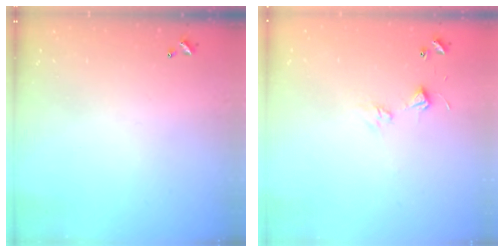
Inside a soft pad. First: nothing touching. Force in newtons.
{"total": 4.6, "press": 4.6, "slide": 0.6}